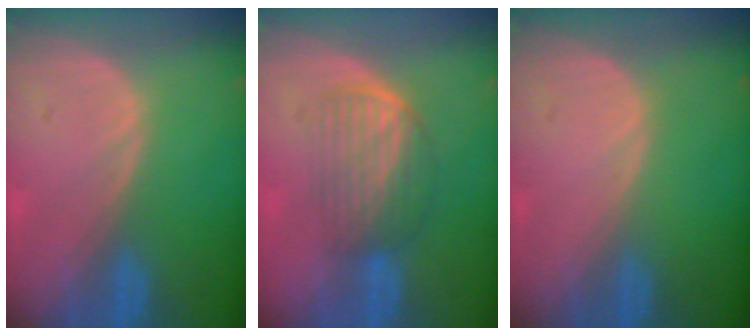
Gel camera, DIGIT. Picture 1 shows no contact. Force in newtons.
{"total": 6.0, "press": 5.5, "slide": 2.3}
{"total": 0.0}